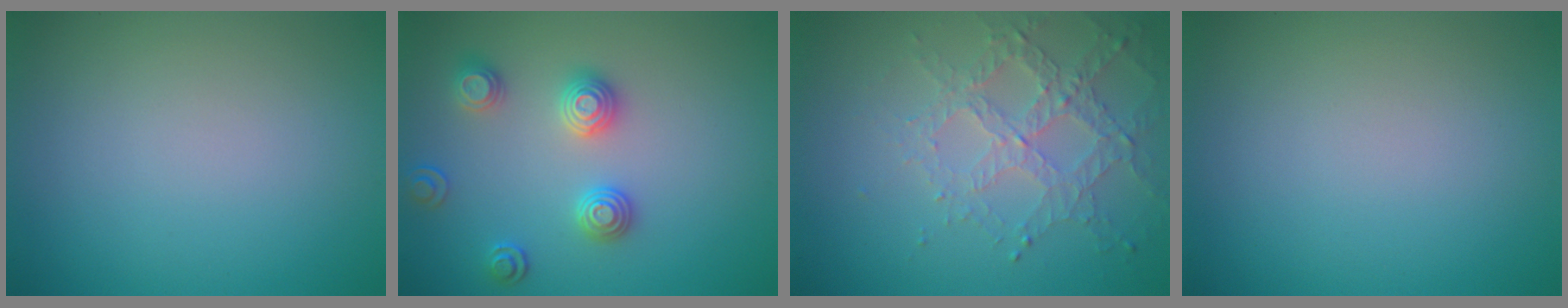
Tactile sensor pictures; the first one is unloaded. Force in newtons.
{"total": 3.0, "press": 2.9, "slide": 0.6}
{"total": 3.2, "press": 2.9, "slide": 1.4}
{"total": 0.0}